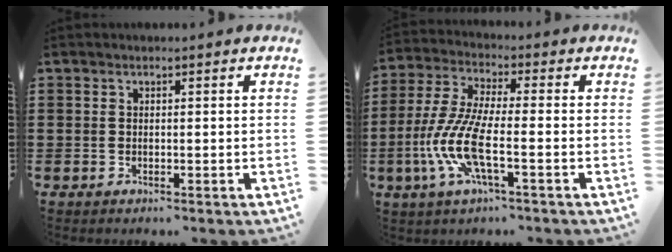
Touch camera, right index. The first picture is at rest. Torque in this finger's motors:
{"motor_torque": [2.14, 0.00, 1.05, 0.21]}